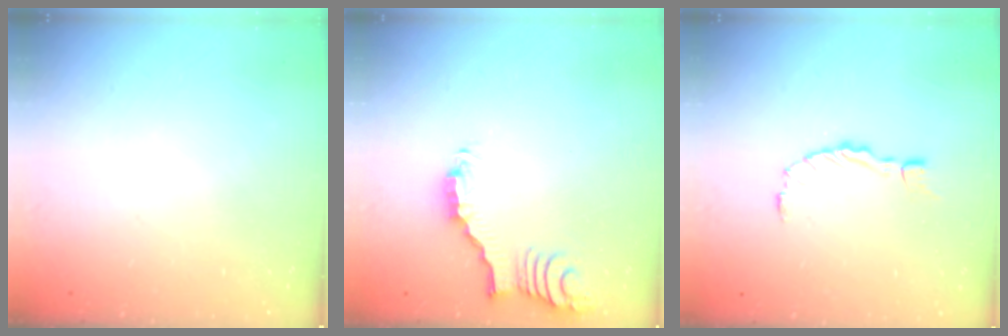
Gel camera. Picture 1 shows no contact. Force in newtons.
{"total": 2.6, "press": 2.6, "slide": 0.4}
{"total": 0.0}